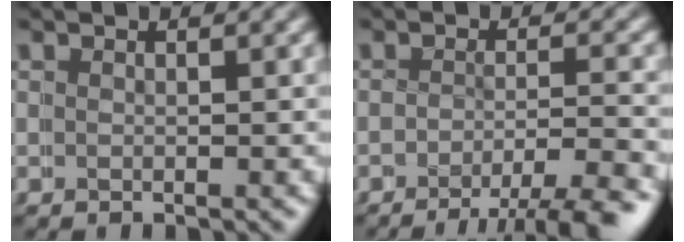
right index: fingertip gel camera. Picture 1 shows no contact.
{"total": 5.7, "force": [-4.0, 1.5, 3.7], "torque": [-0.055, -0.016, -0.060]}